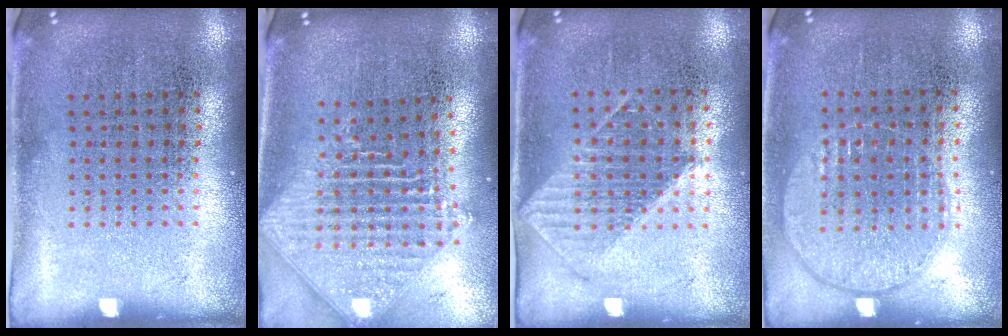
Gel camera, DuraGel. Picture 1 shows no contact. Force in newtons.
{"total": 2.3, "press": 1.8, "slide": 1.4}
{"total": 1.0, "press": 0.9, "slide": 0.3}
{"total": 0.9, "press": 0.9, "slide": 0.3}